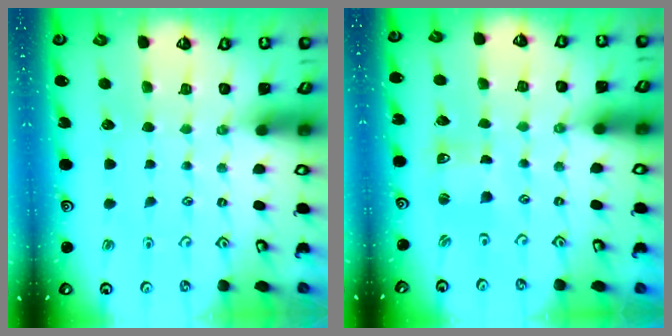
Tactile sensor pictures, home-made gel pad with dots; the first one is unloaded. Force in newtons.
{"total": 1.0, "press": 1.0, "slide": 0.2}